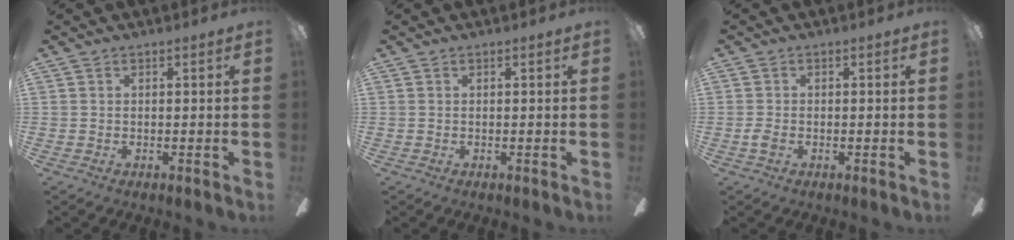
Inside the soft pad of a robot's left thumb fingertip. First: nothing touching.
{"total": 0.0}
{"total": 1.8, "force": [-0.7, 0.9, 1.3], "torque": [-0.030, -0.001, -0.014]}